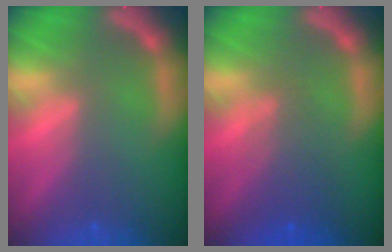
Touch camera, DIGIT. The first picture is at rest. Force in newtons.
{"total": 3.6}